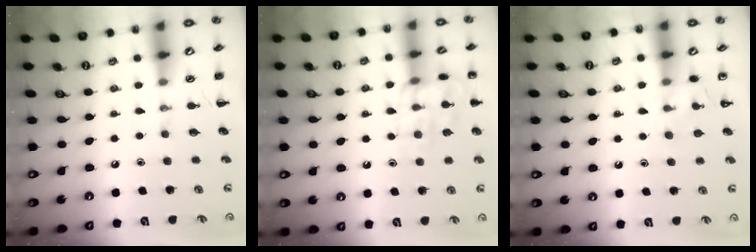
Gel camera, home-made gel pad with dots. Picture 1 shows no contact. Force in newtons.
{"total": 12.8, "press": 12.8, "slide": 0.3}
{"total": 7.4, "press": 7.3, "slide": 1.5}